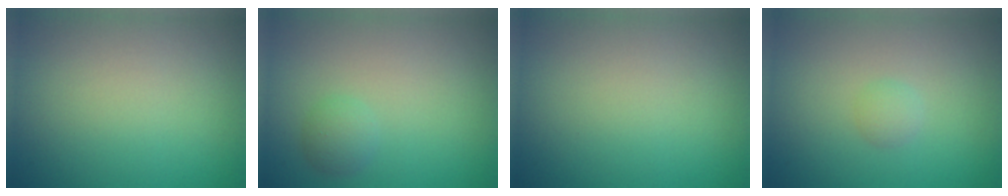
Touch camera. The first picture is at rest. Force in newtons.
{"total": 1.3, "press": 1.3, "slide": 0.1}
{"total": 0.0}
{"total": 1.0, "press": 1.0, "slide": 0.0}